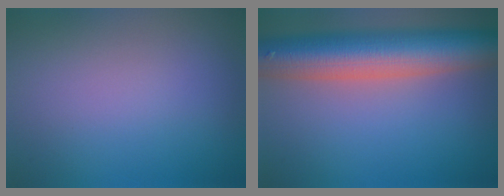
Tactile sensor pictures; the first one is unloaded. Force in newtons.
{"total": 11.3, "press": 11.3, "slide": 0.7}